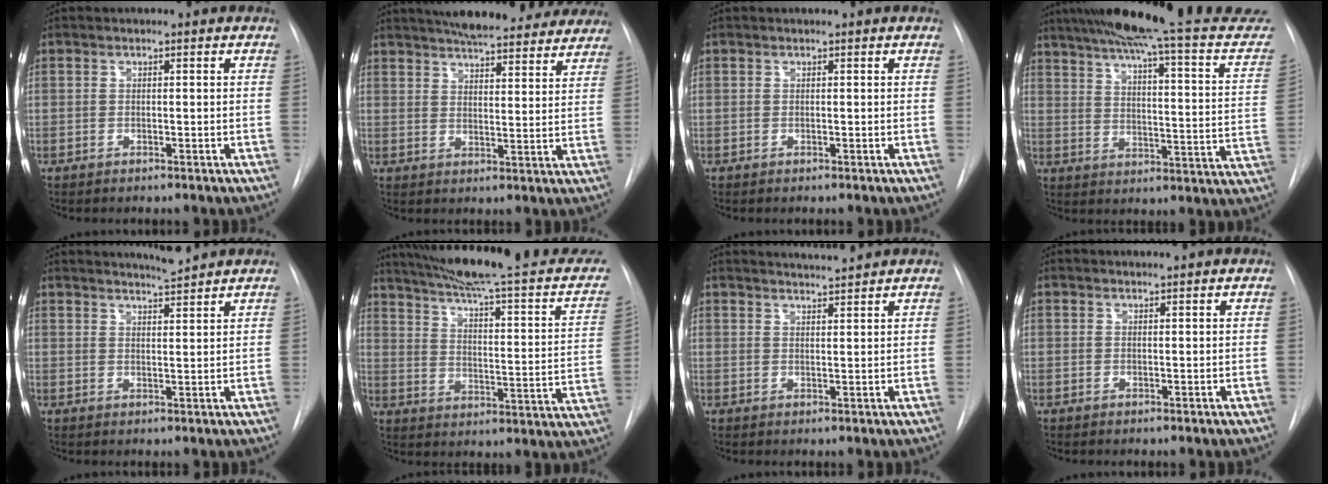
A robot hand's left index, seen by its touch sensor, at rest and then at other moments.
{"total": 21.8, "force": [19.0, 5.1, 9.5], "torque": [-0.149, -0.001, 0.235]}
{"total": 0.0}
{"total": 28.1, "force": [24.8, 1.2, 13.1], "torque": [-0.198, -0.071, 0.304]}
{"total": 4.1, "force": [3.9, -1.0, 0.8], "torque": [-0.017, -0.007, 0.061]}
{"total": 24.7, "force": [20.7, 1.7, 13.5], "torque": [-0.195, -0.037, 0.271]}
{"total": 3.8, "force": [3.6, -0.9, 0.7], "torque": [-0.013, 0.002, 0.058]}
{"total": 0.5, "force": [0.4, -0.3, 0.0], "torque": [0.000, 0.002, 0.014]}